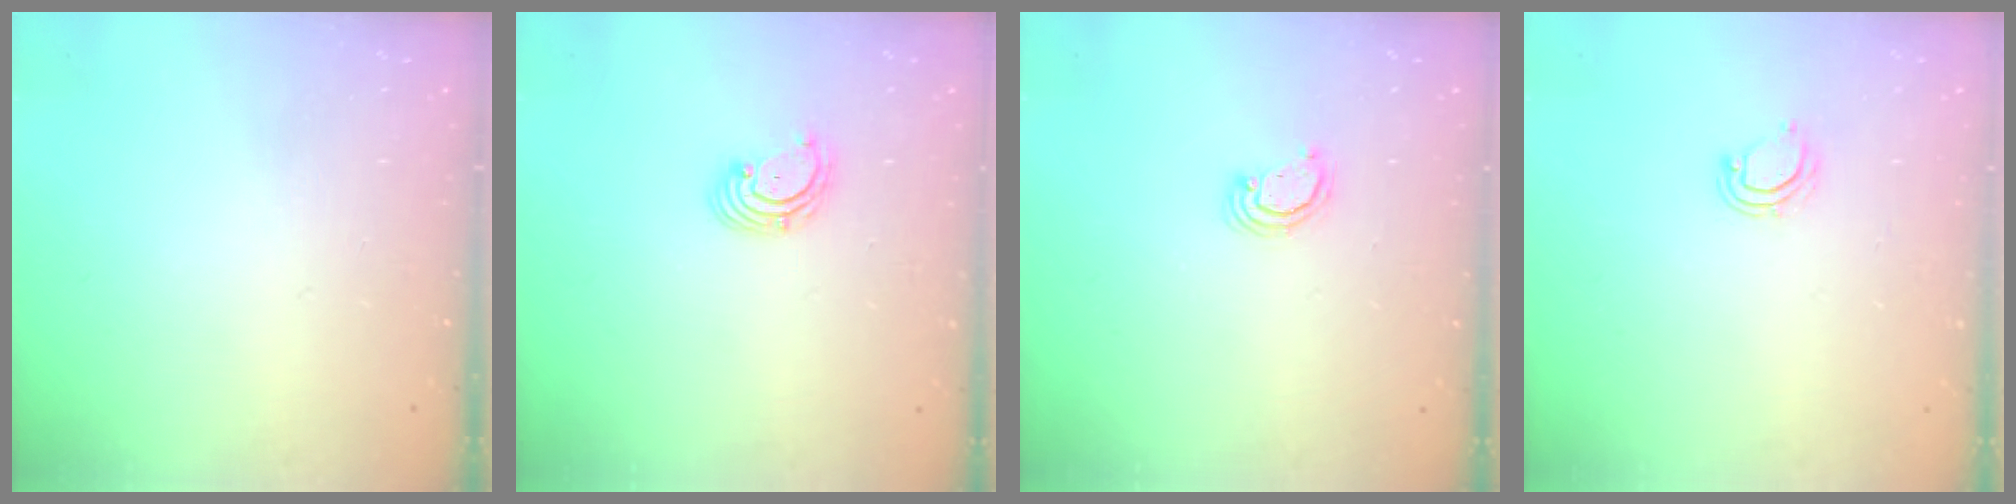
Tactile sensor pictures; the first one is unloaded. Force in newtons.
{"total": 2.9, "press": 2.9, "slide": 0.3}
{"total": 2.3, "press": 2.3, "slide": 0.3}
{"total": 4.8, "press": 4.8, "slide": 0.4}